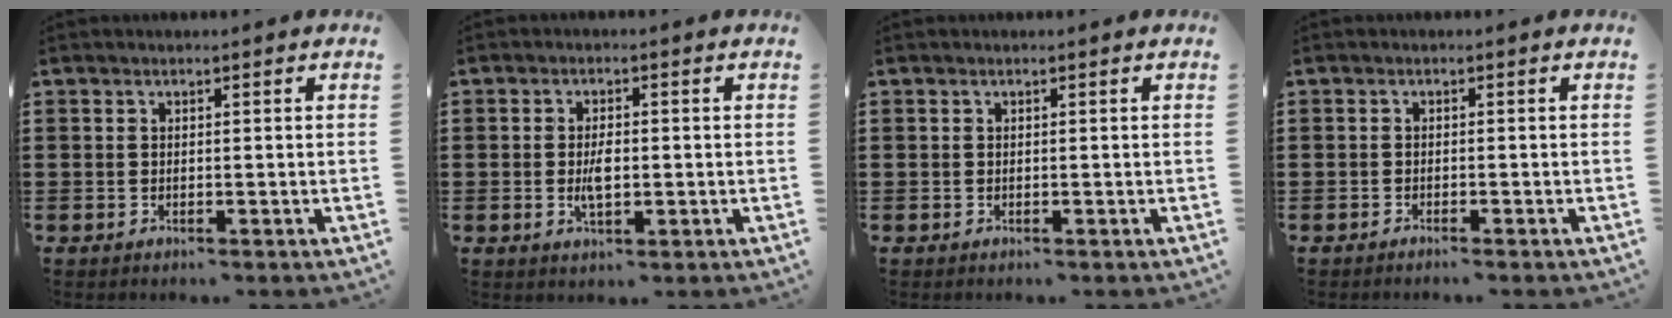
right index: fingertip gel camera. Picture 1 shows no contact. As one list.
[{"total": 3.4, "force": [-0.4, 1.5, 3.1], "torque": [-0.064, 0.001, -0.009]}, {"total": 0.0}, {"total": 0.8, "force": [-0.8, -0.1, 0.2], "torque": [-0.006, -0.002, -0.016]}]